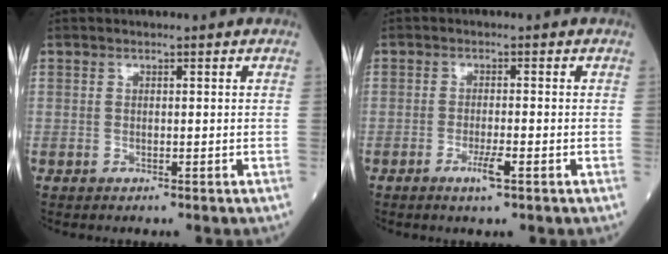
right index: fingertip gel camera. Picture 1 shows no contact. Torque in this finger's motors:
{"motor_torque": [0.36, -0.12, 0.20, 0.06]}